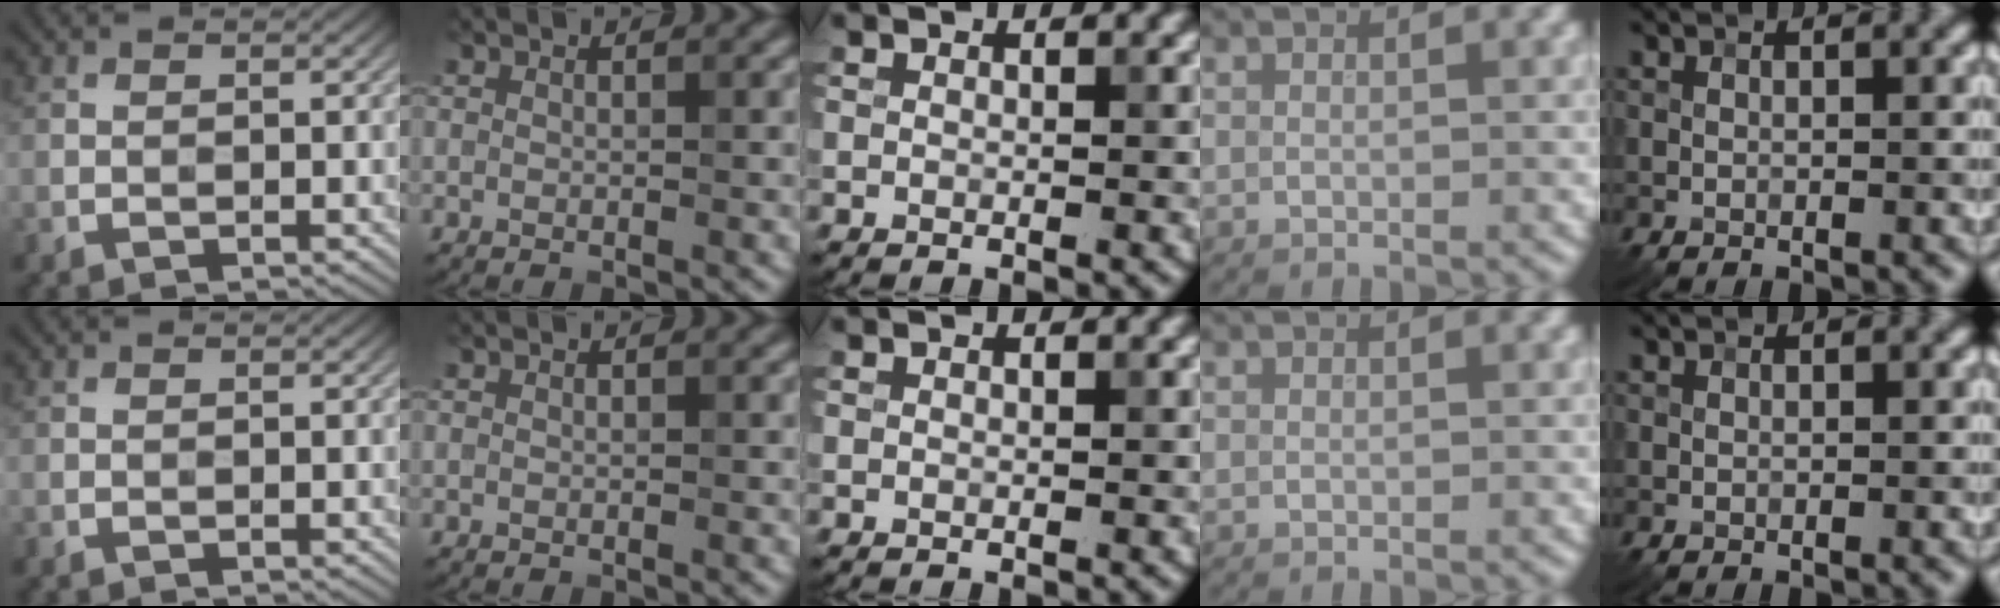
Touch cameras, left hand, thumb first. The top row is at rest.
{}